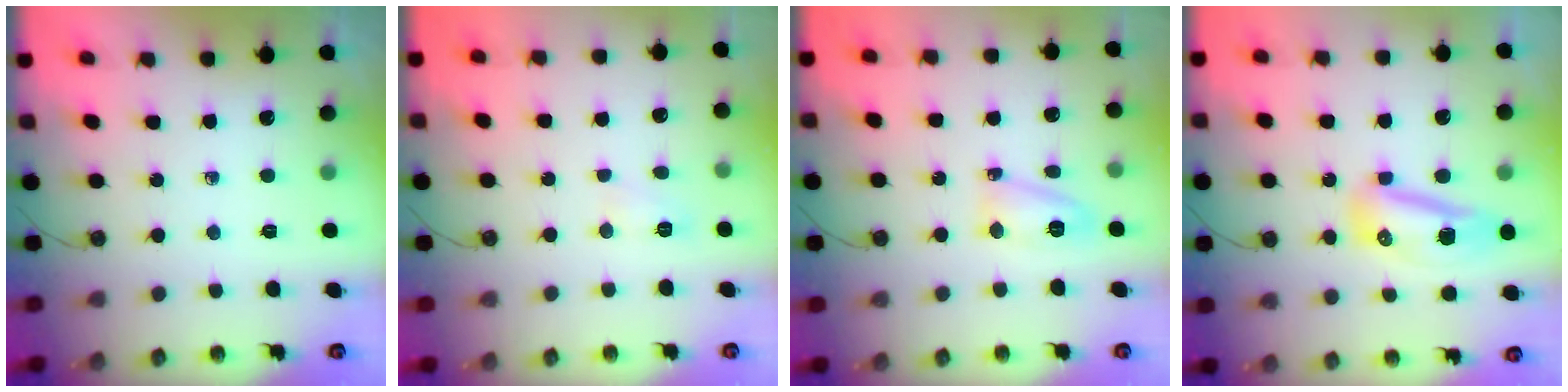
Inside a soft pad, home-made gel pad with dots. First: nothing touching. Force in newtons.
{"total": 6.7, "press": 4.7, "slide": 4.8}
{"total": 8.4, "press": 8.4, "slide": 0.9}
{"total": 17.5, "press": 12.4, "slide": 12.4}